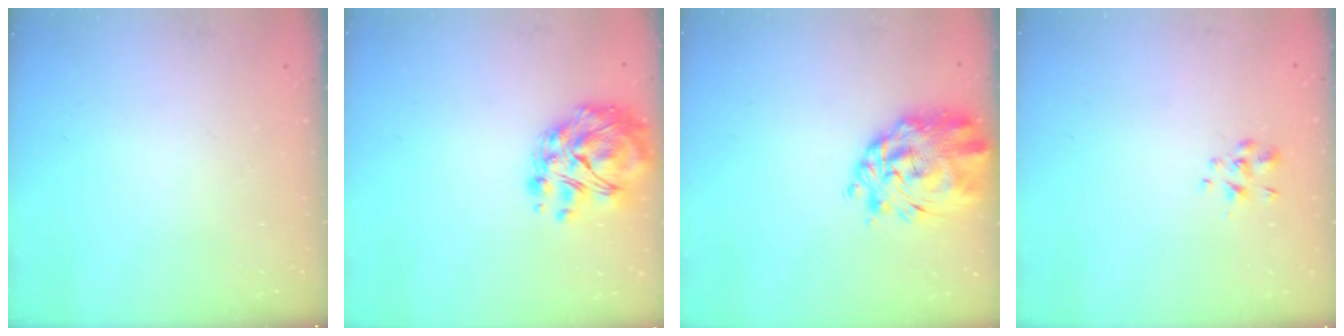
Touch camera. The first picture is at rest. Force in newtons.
{"total": 11.8, "press": 11.5, "slide": 2.8}
{"total": 8.3, "press": 7.7, "slide": 3.1}
{"total": 1.6, "press": 1.4, "slide": 0.7}